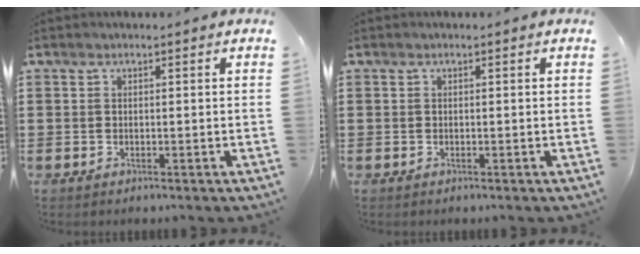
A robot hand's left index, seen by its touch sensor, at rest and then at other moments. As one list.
[{"total": 0.0}]